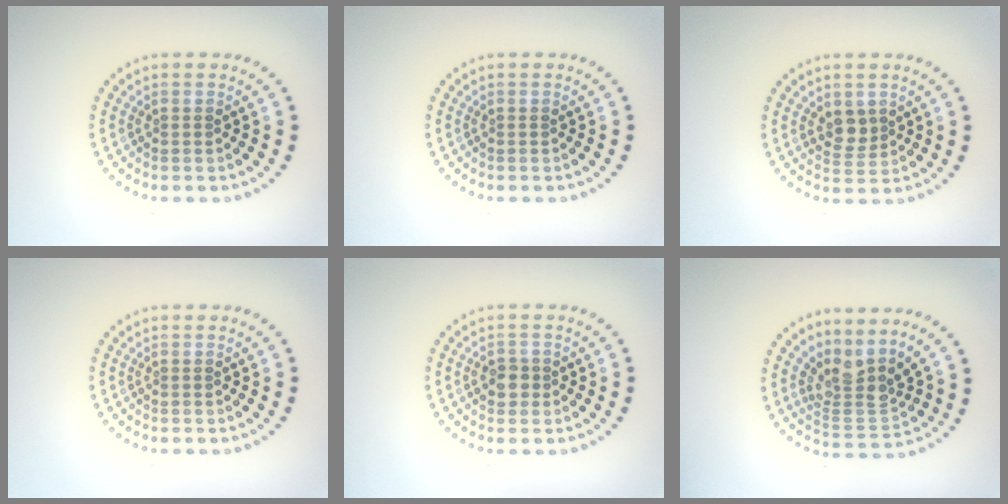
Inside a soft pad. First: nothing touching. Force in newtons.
{"total": 0.0}
{"total": 2.0, "press": 1.8, "slide": 0.8}
{"total": 0.0}
{"total": 1.7, "press": 1.6, "slide": 0.5}
{"total": 3.6, "press": 2.4, "slide": 2.6}